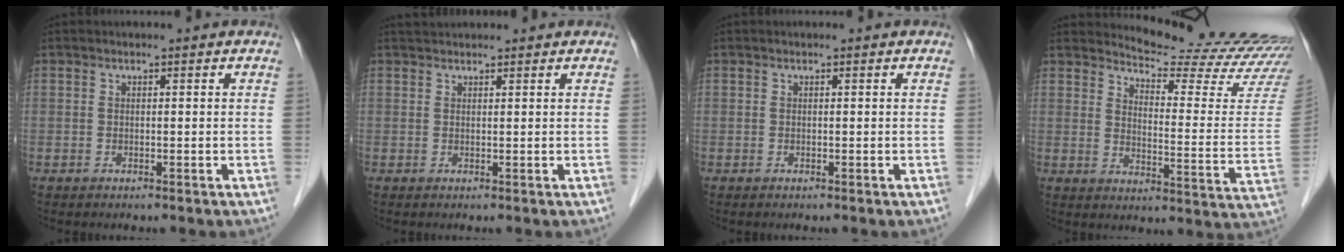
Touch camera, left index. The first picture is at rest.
{"total": 2.2, "force": [2.1, 0.3, 0.4], "torque": [-0.008, 0.027, 0.038]}
{"total": 0.0}
{"total": 19.3, "force": [18.8, -0.4, 4.3], "torque": [-0.064, -0.140, 0.219]}